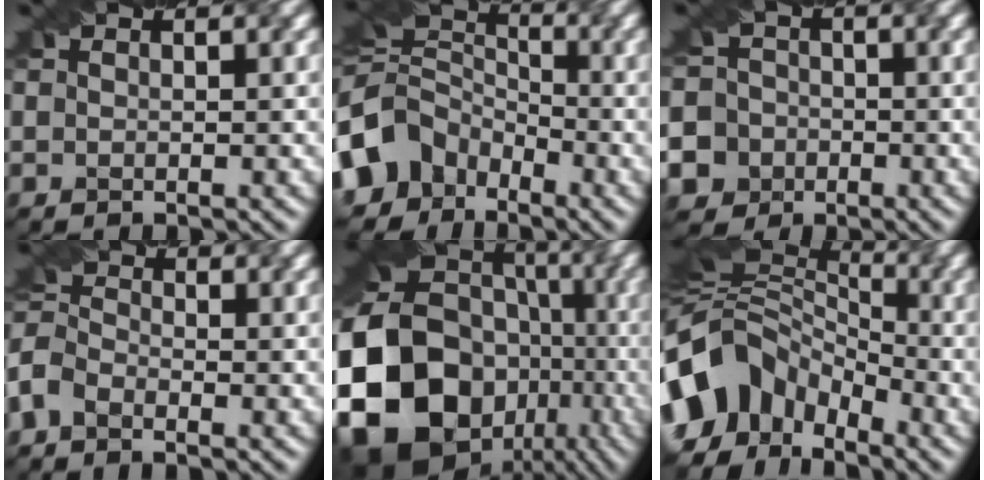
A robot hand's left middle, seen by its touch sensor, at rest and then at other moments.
{"total": 7.4, "force": [-3.9, 5.7, 2.7], "torque": [-0.065, 0.008, -0.082]}
{"total": 10.4, "force": [-4.4, 9.2, 2.0], "torque": [-0.061, 0.003, -0.092]}
{"total": 3.6, "force": [-2.5, 1.9, 1.8], "torque": [-0.046, 0.017, -0.062]}
{"total": 21.5, "force": [-5.3, 18.2, 10.2], "torque": [-0.207, -0.032, -0.113]}
{"total": 10.4, "force": [-5.5, 7.1, 5.2], "torque": [-0.108, 0.013, -0.105]}